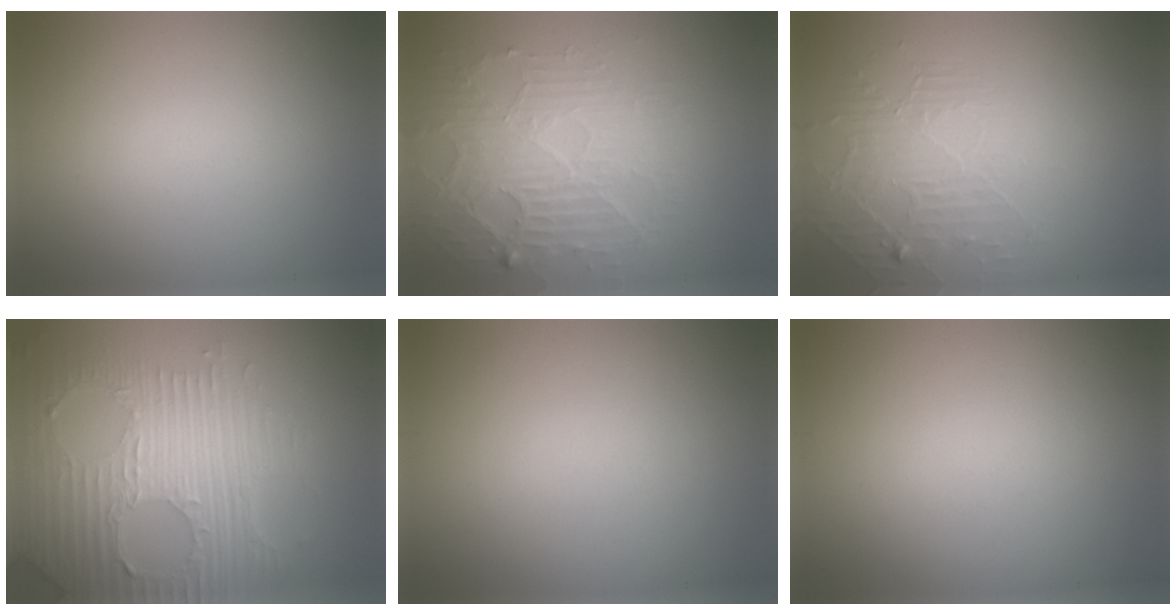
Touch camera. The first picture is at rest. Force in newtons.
{"total": 4.4, "press": 3.9, "slide": 2.0}
{"total": 2.2, "press": 1.4, "slide": 1.7}
{"total": 8.2, "press": 5.8, "slide": 5.8}
{"total": 0.0}
{"total": 0.0}